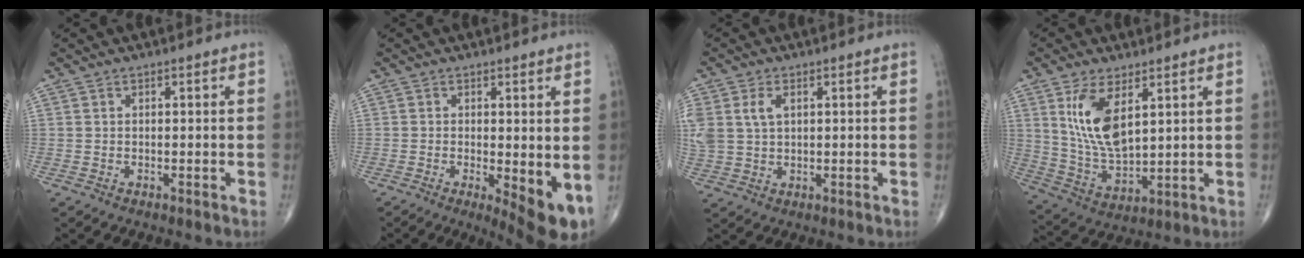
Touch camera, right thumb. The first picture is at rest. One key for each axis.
{"total": 8.1, "fx": -1.3, "fy": 2.5, "fz": 7.5, "tx": -0.106, "ty": -0.021, "tz": -0.014}
{"total": 8.2, "fx": 2.3, "fy": 5.5, "fz": 5.7, "tx": -0.143, "ty": 0.004, "tz": 0.052}
{"total": 12.1, "fx": 4.5, "fy": 5.5, "fz": 9.7, "tx": -0.180, "ty": -0.025, "tz": 0.101}